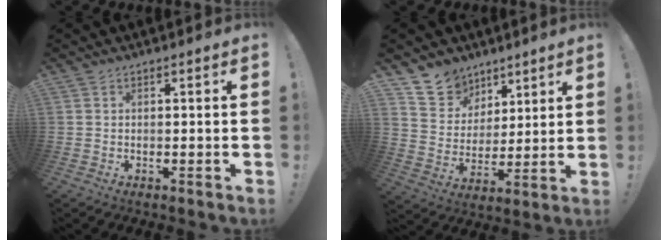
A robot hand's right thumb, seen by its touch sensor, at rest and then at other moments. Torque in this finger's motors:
{"motor_torque": [-0.54, 0.58, 0.20, 0.12, 0.00]}